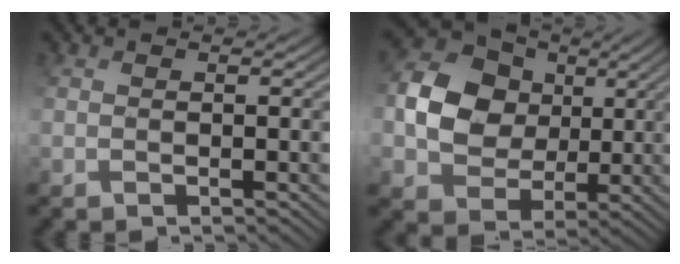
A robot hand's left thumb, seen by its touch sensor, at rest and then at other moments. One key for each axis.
{"total": 12.2, "fx": 2.4, "fy": 10.3, "fz": 6.1, "tx": -0.155, "ty": 0.024, "tz": 0.044}